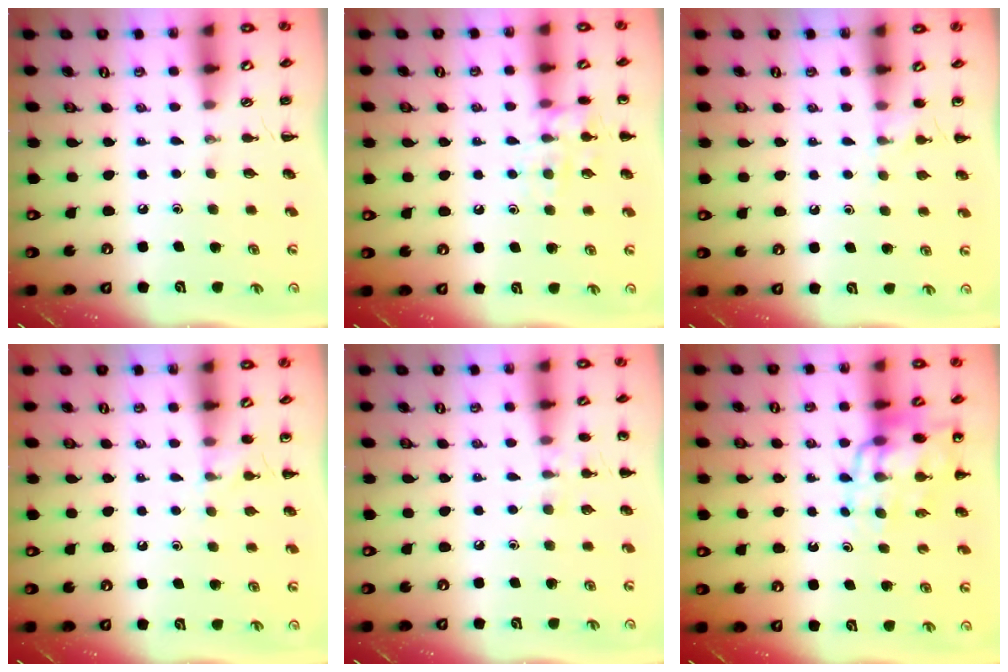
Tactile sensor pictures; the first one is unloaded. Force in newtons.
{"total": 10.8, "press": 10.8, "slide": 0.6}
{"total": 4.8, "press": 4.5, "slide": 1.7}
{"total": 4.8, "press": 4.5, "slide": 1.7}
{"total": 6.7, "press": 6.5, "slide": 1.6}
{"total": 14.7, "press": 14.2, "slide": 3.9}